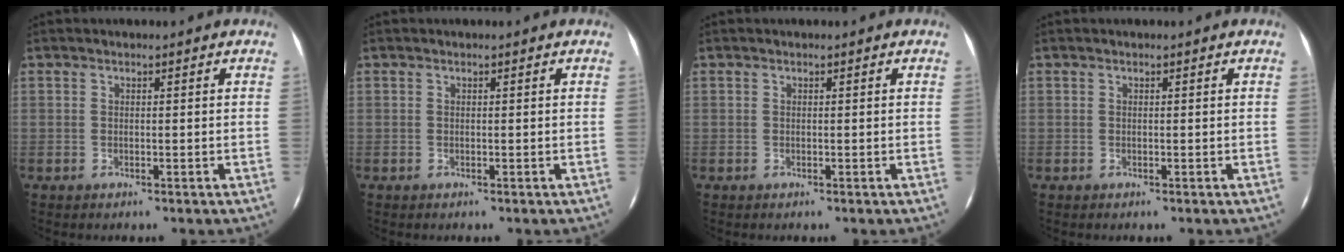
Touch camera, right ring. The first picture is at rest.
{"total": 0.0}
{"total": 0.0}
{"total": 0.0}